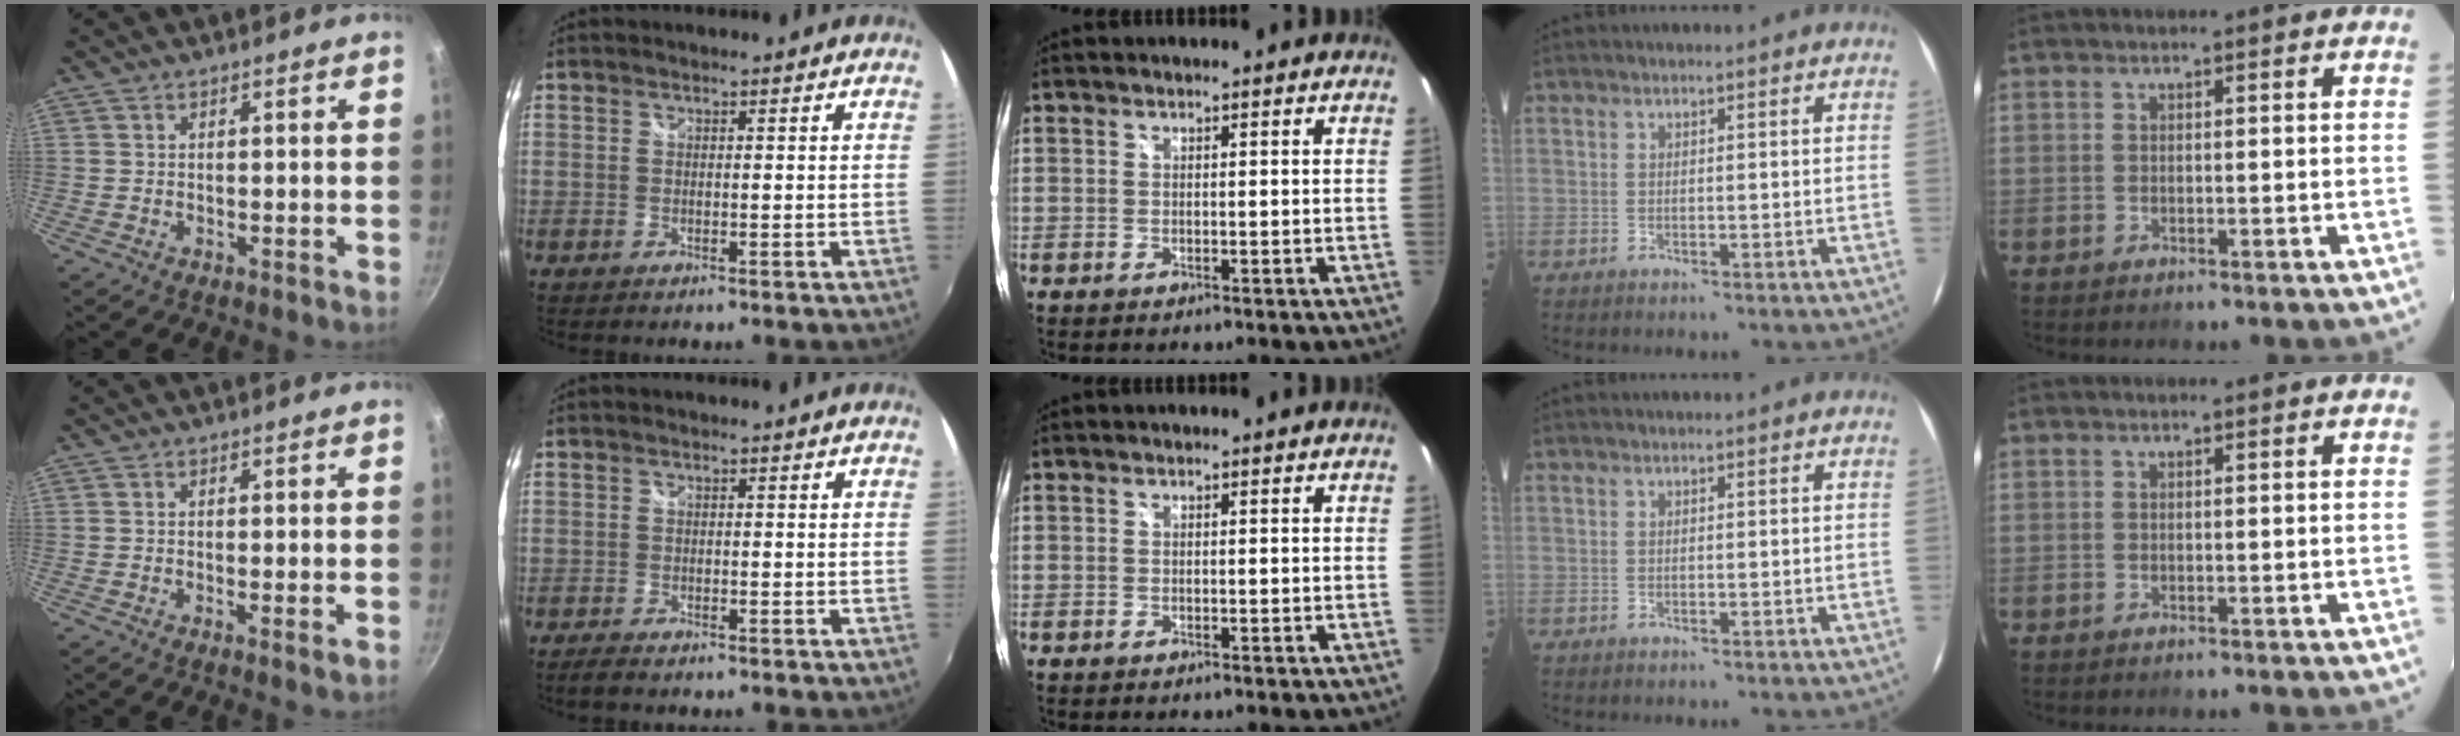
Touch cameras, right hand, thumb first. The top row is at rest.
{"thumb": {"total": 1.5, "force": [-0.4, 0.1, 1.4], "torque": [-0.028, -0.004, -0.010]}, "index": {"total": 2.6, "force": [-2.2, 0.6, 1.3], "torque": [-0.033, -0.010, -0.042]}}